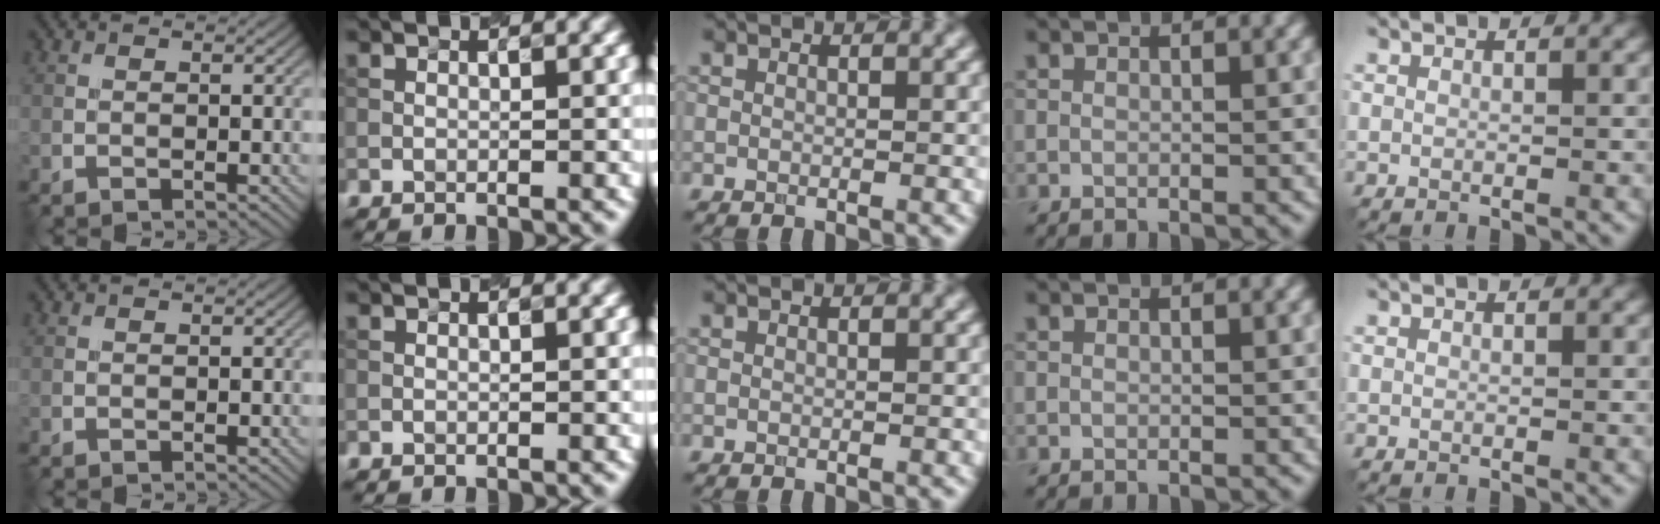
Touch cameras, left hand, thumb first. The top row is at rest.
{}